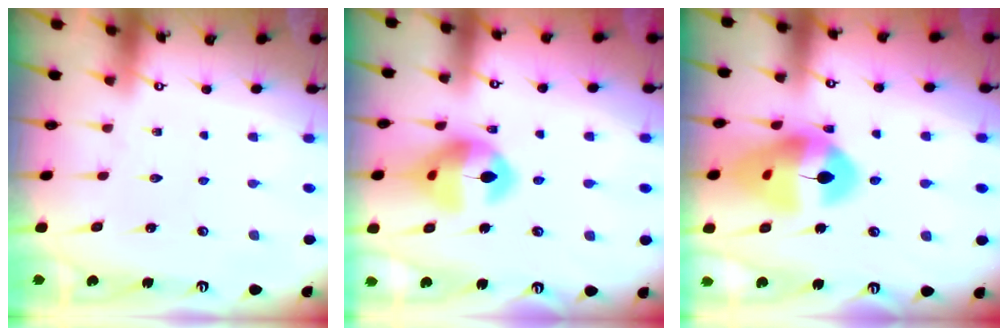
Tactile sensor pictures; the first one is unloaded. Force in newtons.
{"total": 14.5, "press": 14.4, "slide": 1.9}
{"total": 16.8, "press": 16.7, "slide": 2.3}